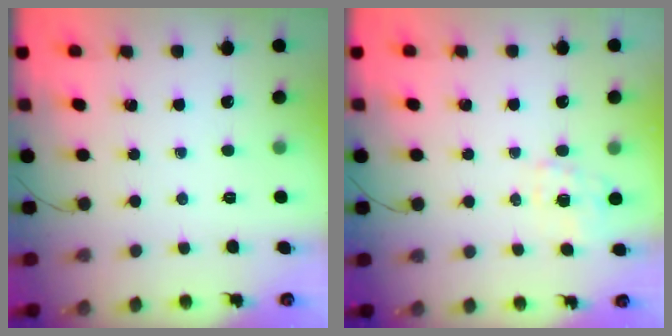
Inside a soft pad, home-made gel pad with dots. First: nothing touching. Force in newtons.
{"total": 4.2, "press": 4.0, "slide": 1.1}